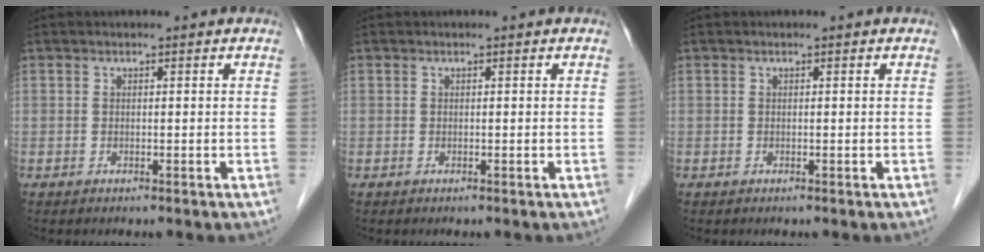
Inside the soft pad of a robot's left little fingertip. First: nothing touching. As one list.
[{"total": 0.0}, {"total": 0.0}]